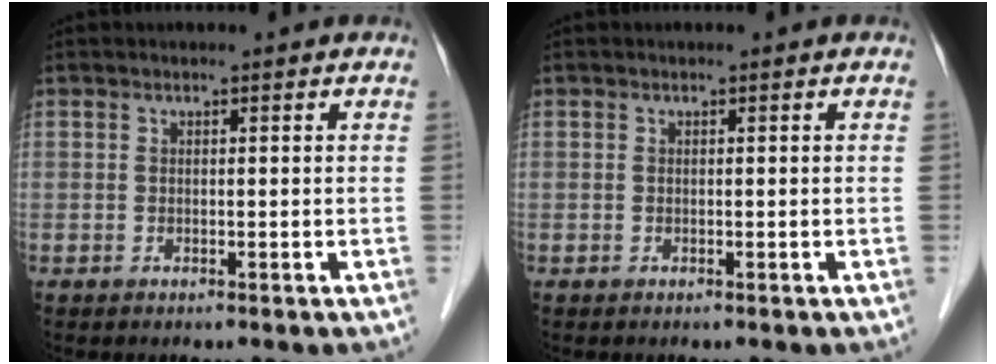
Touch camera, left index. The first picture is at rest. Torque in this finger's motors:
{"motor_torque": [0.00, 0.00, 0.00, 0.00]}